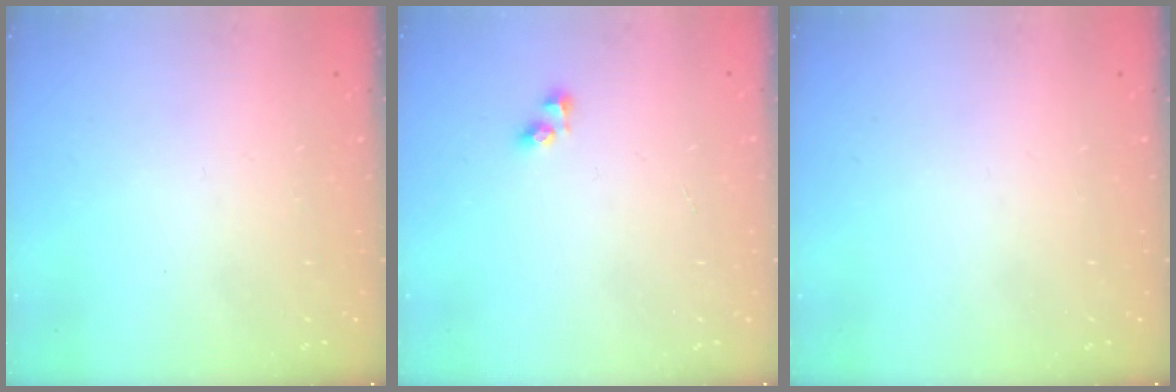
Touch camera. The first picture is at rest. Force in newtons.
{"total": 3.9, "press": 3.9, "slide": 0.6}
{"total": 0.0}